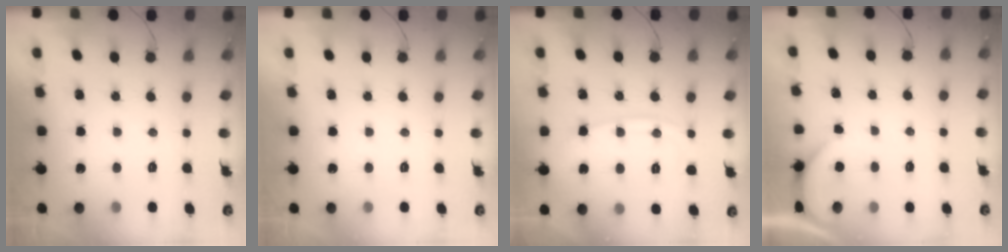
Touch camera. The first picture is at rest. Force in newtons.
{"total": 0.0}
{"total": 9.2, "press": 9.2, "slide": 0.2}
{"total": 1.6, "press": 1.6, "slide": 0.2}